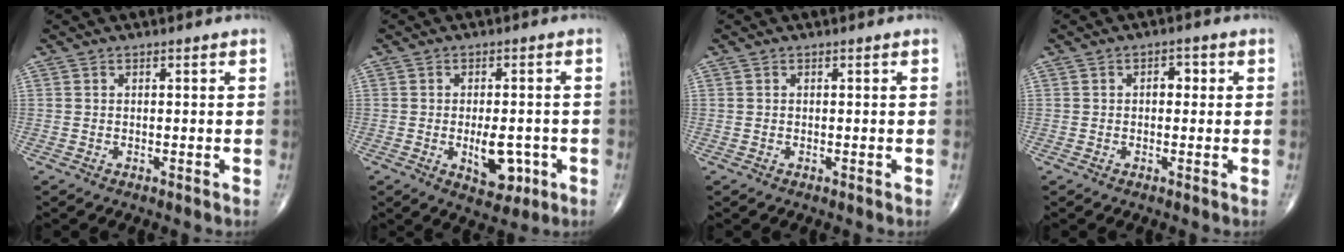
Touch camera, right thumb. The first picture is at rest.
{"total": 7.1, "force": [-1.8, 3.7, 5.8], "torque": [-0.066, 0.001, -0.017]}
{"total": 0.0}
{"total": 2.4, "force": [0.3, 1.6, 1.8], "torque": [-0.012, 0.007, -0.002]}